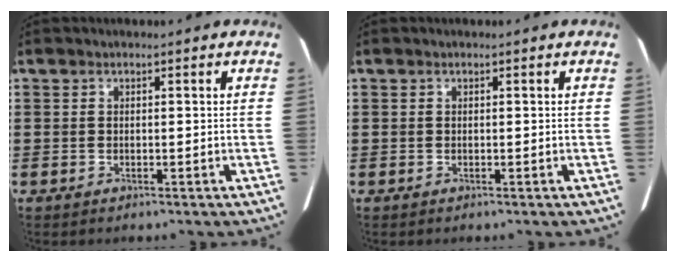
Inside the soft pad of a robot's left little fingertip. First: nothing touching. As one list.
[{"total": 0.0}]